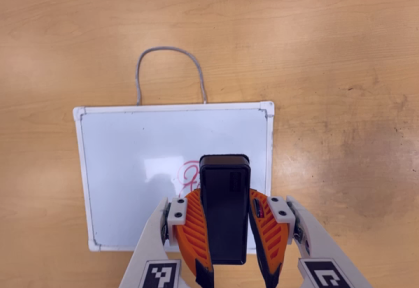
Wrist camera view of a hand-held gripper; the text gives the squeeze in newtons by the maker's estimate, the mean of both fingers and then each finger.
{"total": 9.8, "left": 7.2, "right": 12.4}